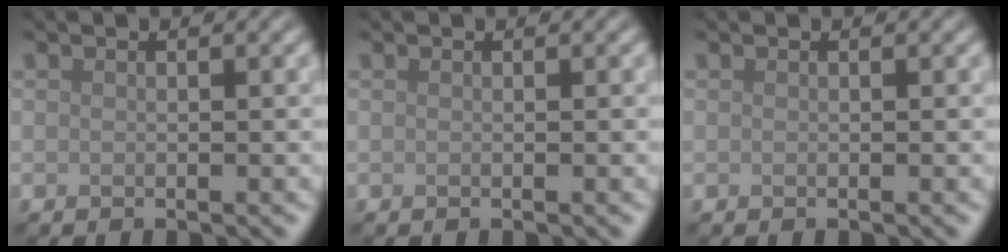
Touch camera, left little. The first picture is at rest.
{"total": 0.0}
{"total": 0.0}